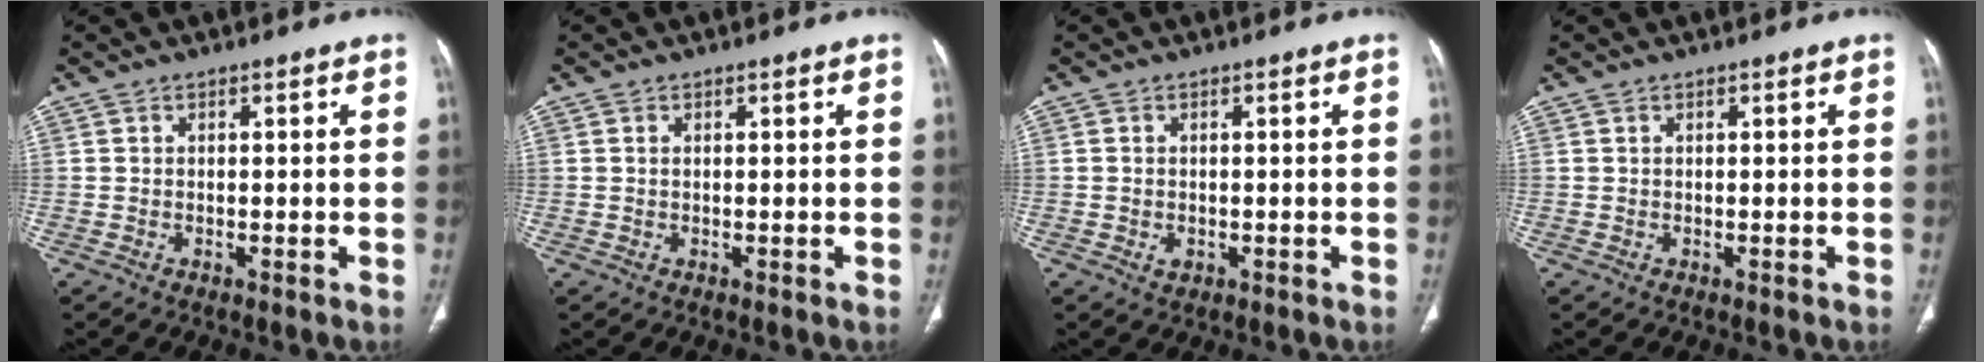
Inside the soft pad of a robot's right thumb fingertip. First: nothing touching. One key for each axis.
{"total": 0.0}
{"total": 1.7, "fx": -0.4, "fy": 1.3, "fz": 1.0, "tx": -0.014, "ty": 0.001, "tz": -0.003}
{"total": 0.0}